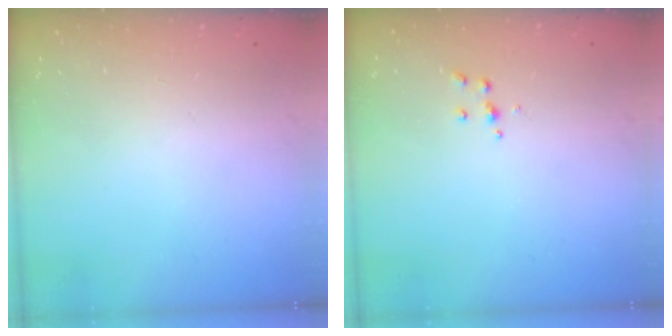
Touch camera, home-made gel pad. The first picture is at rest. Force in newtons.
{"total": 3.9, "press": 3.8, "slide": 0.4}